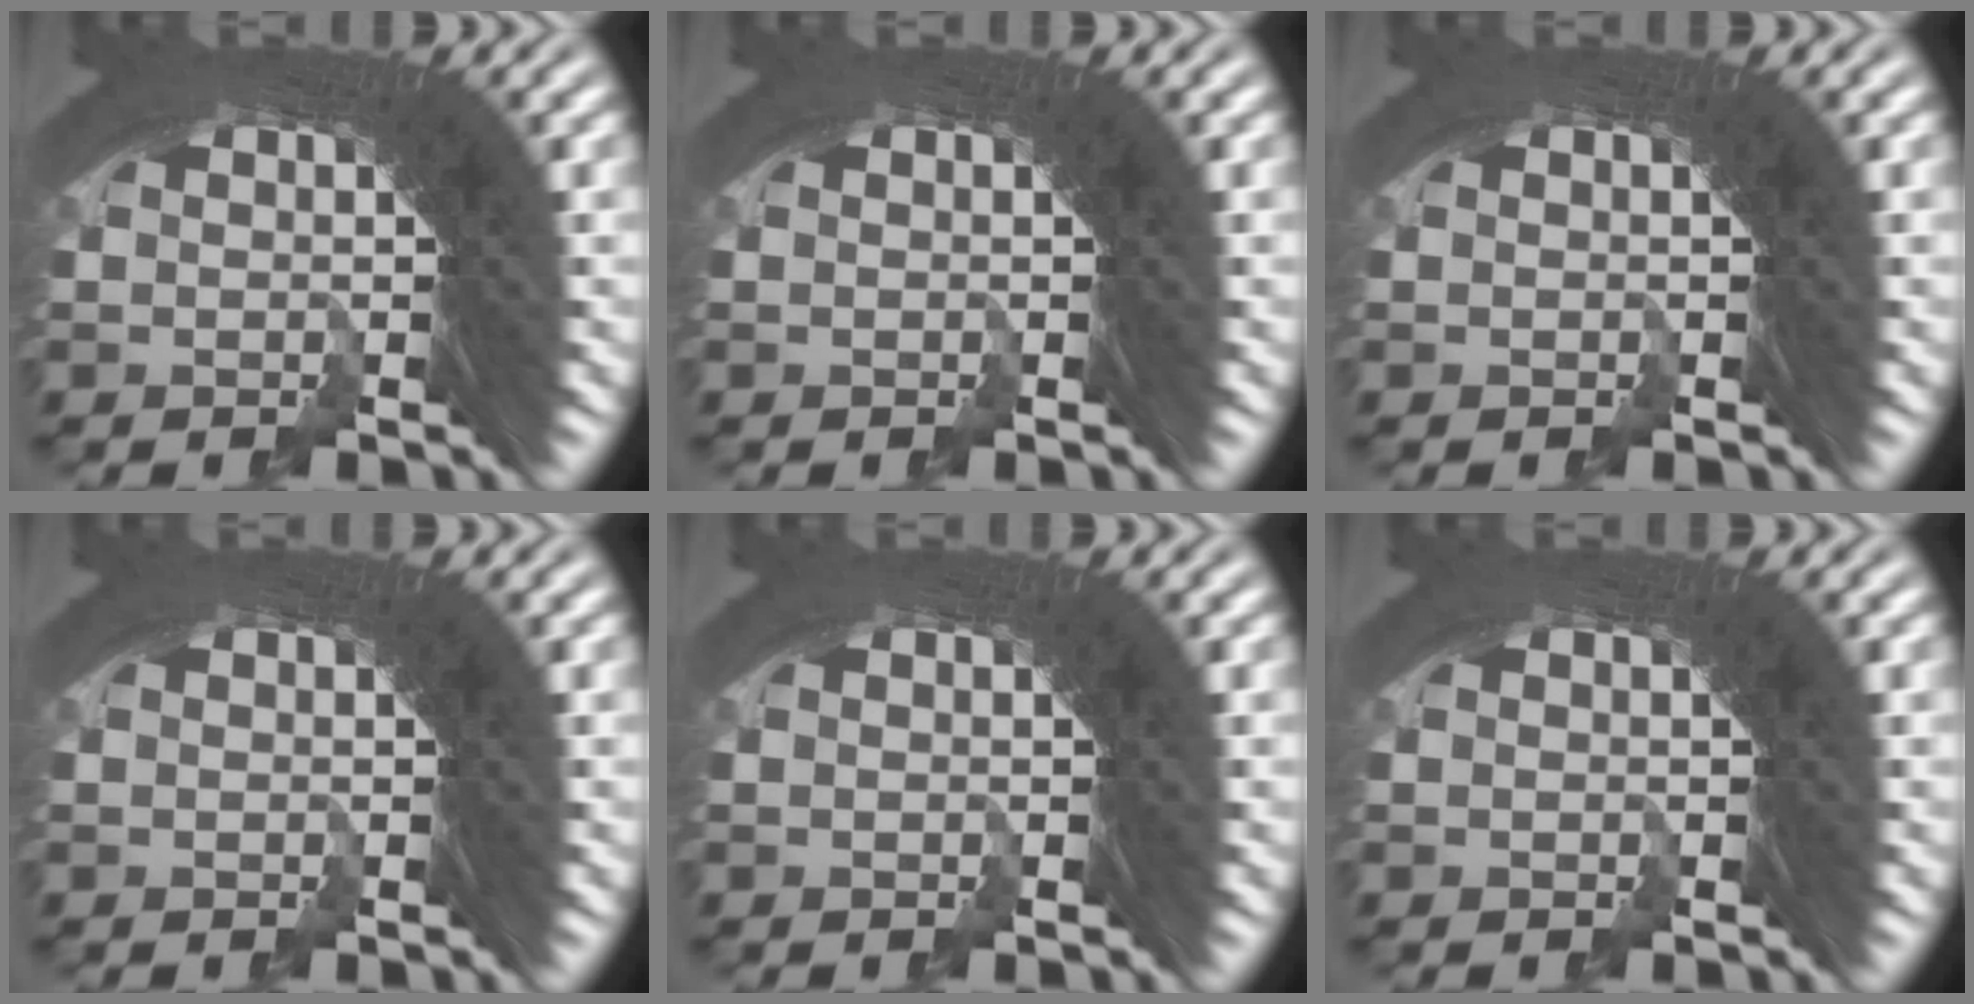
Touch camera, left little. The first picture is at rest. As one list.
[{"total": 0.0}, {"total": 0.0}, {"total": 0.0}, {"total": 0.0}, {"total": 0.0}]